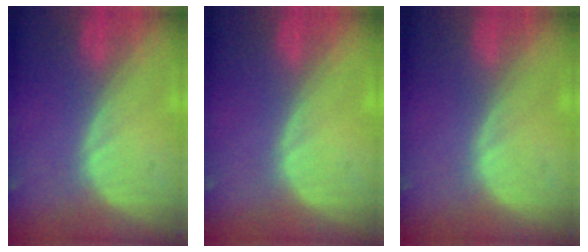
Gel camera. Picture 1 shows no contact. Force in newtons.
{"total": 0.0}
{"total": 0.0}